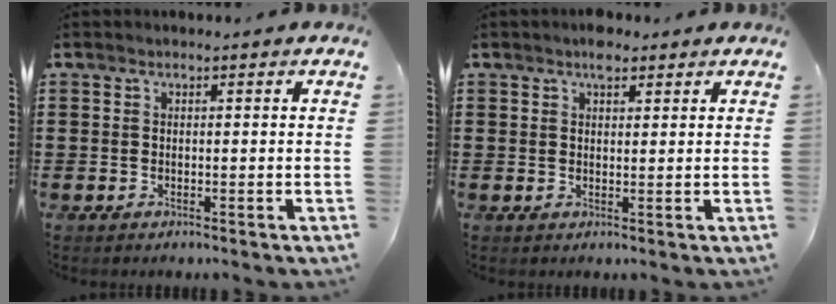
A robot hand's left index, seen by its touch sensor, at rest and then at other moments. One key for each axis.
{"total": 2.5, "fx": 1.9, "fy": 1.0, "fz": 1.2, "tx": -0.019, "ty": 0.002, "tz": 0.033}